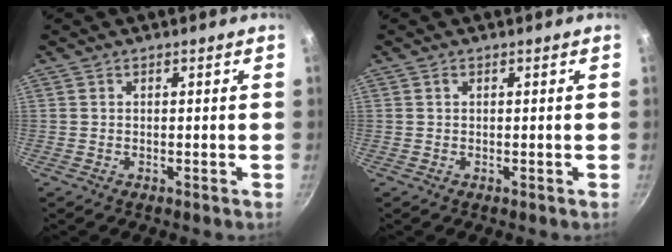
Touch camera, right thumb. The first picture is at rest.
{"total": 0.6, "force": [0.2, 0.4, 0.4], "torque": [-0.008, 0.003, 0.004]}